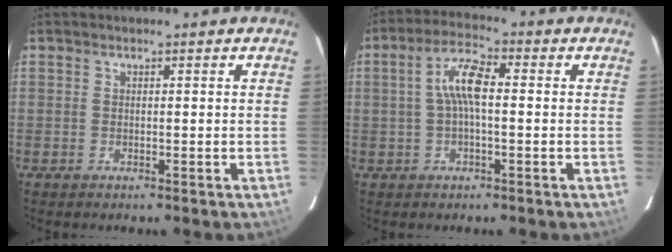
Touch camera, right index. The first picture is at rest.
{"total": 6.5, "force": [0.2, 1.9, 6.2], "torque": [-0.126, 0.018, 0.003]}